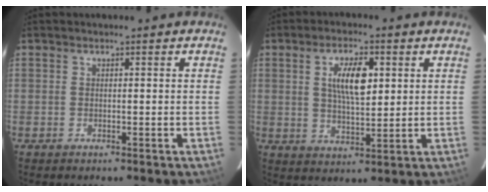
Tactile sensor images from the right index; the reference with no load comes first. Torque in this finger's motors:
{"motor_torque": [0.40, -0.11, 0.41, 0.12]}